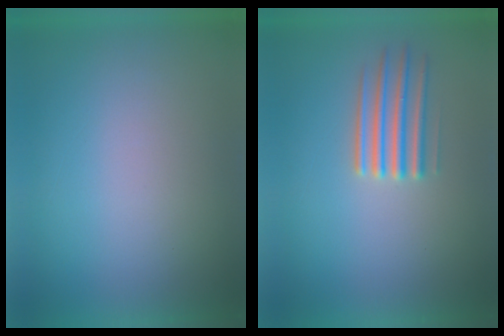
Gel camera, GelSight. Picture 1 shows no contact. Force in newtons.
{"total": 2.4}